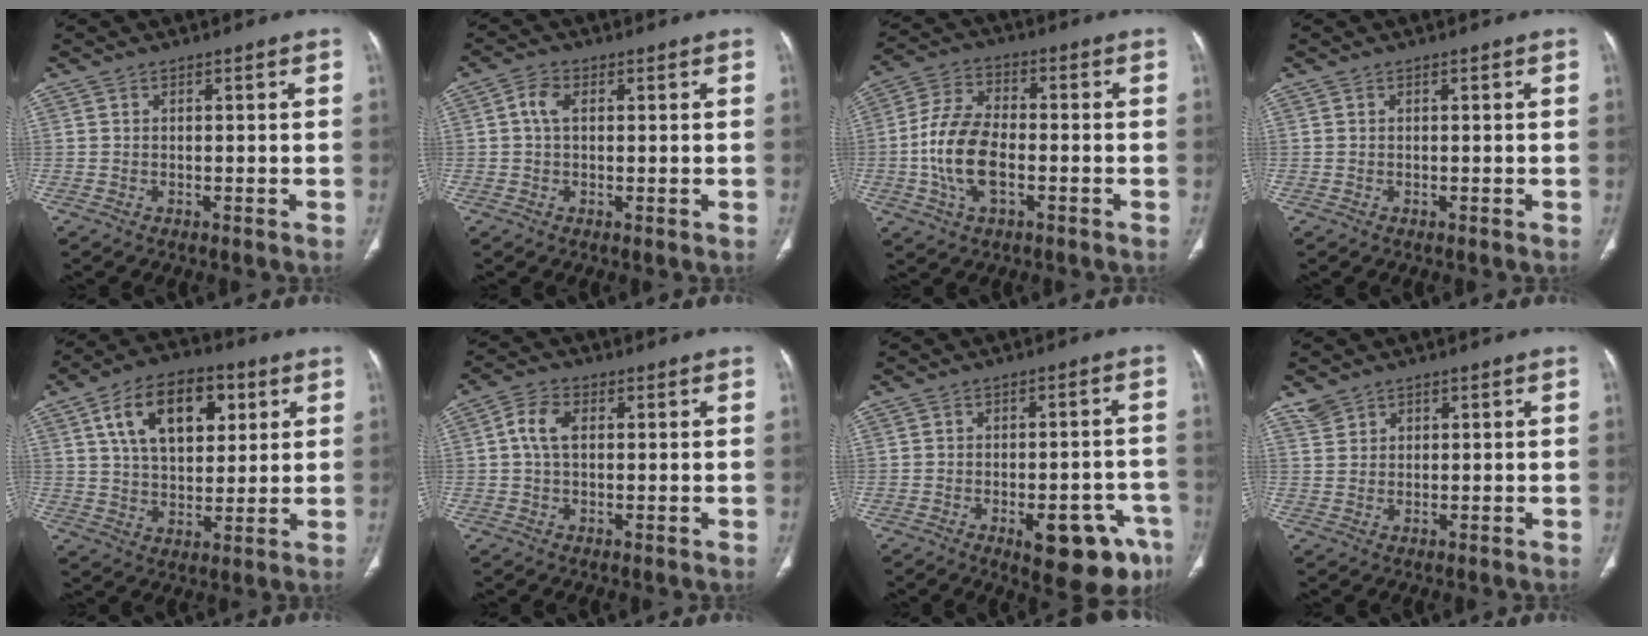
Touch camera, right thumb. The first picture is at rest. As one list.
[{"total": 3.3, "force": [0.7, 1.9, 2.6], "torque": [-0.055, 0.003, 0.010]}, {"total": 11.7, "force": [-2.5, 6.5, 9.5], "torque": [-0.190, 0.020, -0.049]}, {"total": 0.0}, {"total": 16.6, "force": [6.0, 9.7, 12.0], "torque": [-0.162, -0.004, 0.100]}, {"total": 5.2, "force": [1.0, 3.1, 4.0], "torque": [-0.081, 0.010, 0.014]}, {"total": 13.0, "force": [-6.7, 5.0, 9.9], "torque": [-0.079, 0.034, -0.076]}, {"total": 2.6, "force": [1.8, 1.8, 0.4], "torque": [0.004, -0.003, 0.033]}]